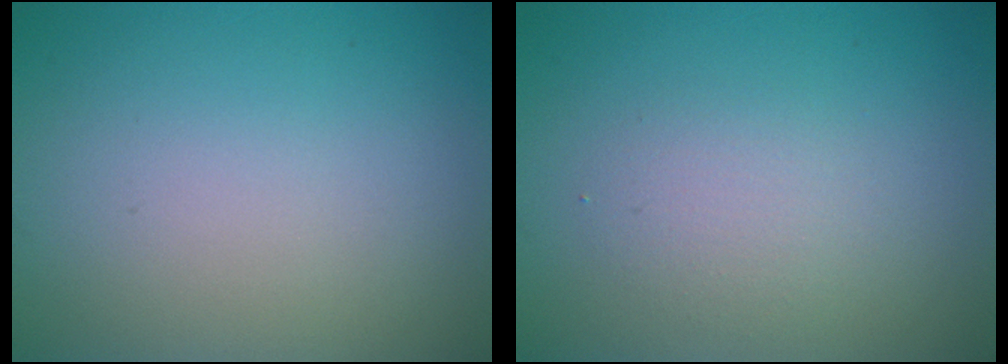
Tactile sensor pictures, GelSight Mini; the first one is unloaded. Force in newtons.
{"total": 1.9, "press": 1.9, "slide": 0.0}